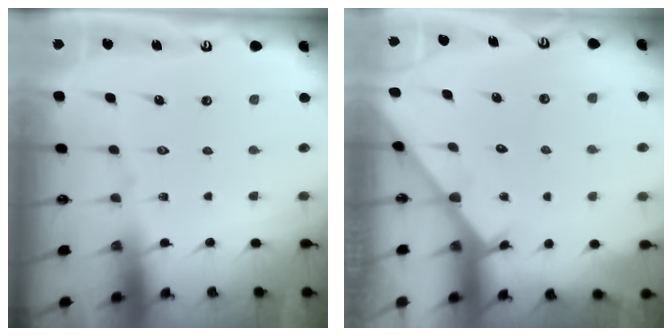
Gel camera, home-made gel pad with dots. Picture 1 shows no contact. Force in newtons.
{"total": 1.1, "press": 1.1, "slide": 0.1}